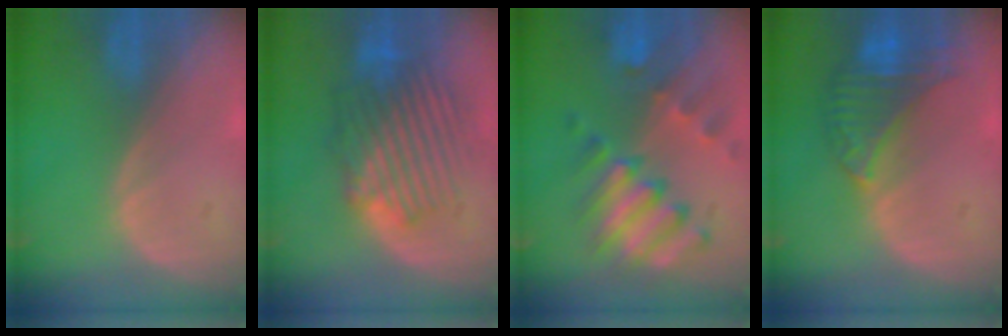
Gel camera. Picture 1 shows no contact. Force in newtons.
{"total": 9.3, "press": 8.8, "slide": 3.0}
{"total": 10.1, "press": 8.9, "slide": 4.8}
{"total": 8.1, "press": 7.3, "slide": 3.5}